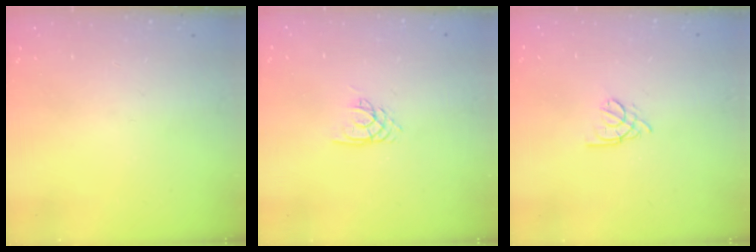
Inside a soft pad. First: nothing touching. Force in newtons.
{"total": 2.1, "press": 2.1, "slide": 0.1}
{"total": 1.6, "press": 1.5, "slide": 0.5}